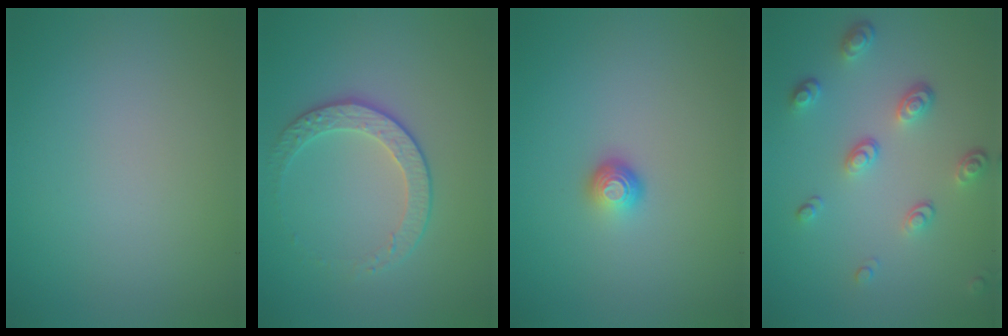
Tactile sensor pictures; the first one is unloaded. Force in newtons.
{"total": 2.4, "press": 1.9, "slide": 1.5}
{"total": 1.4, "press": 1.1, "slide": 1.0}
{"total": 3.5, "press": 2.5, "slide": 2.4}